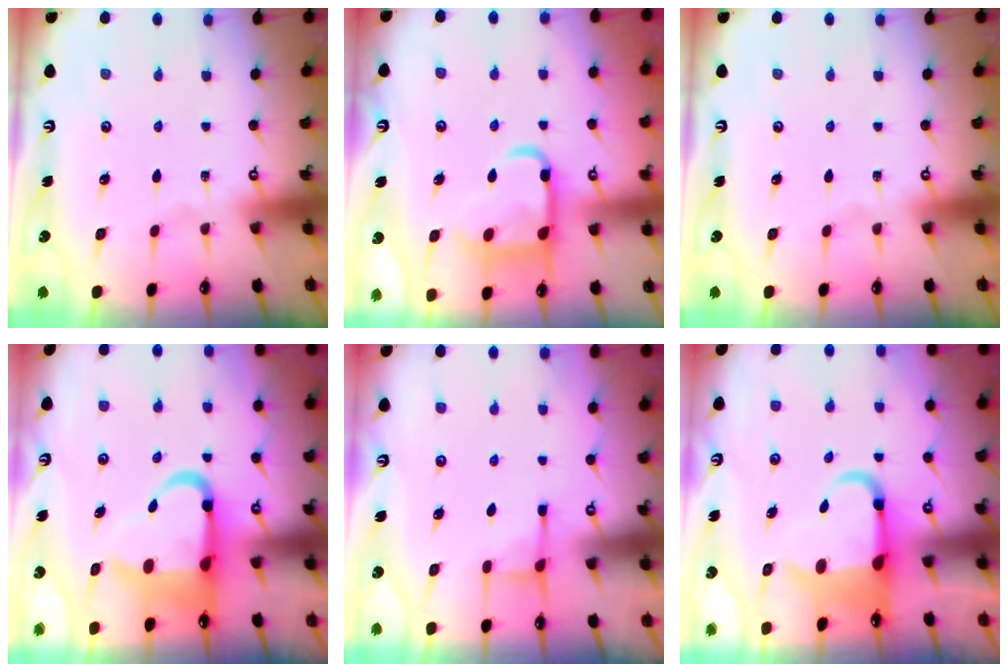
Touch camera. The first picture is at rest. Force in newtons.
{"total": 14.0, "press": 14.0, "slide": 1.0}
{"total": 0.0}
{"total": 11.1, "press": 10.9, "slide": 2.4}
{"total": 3.9, "press": 3.9, "slide": 0.5}
{"total": 6.7, "press": 6.5, "slide": 1.6}